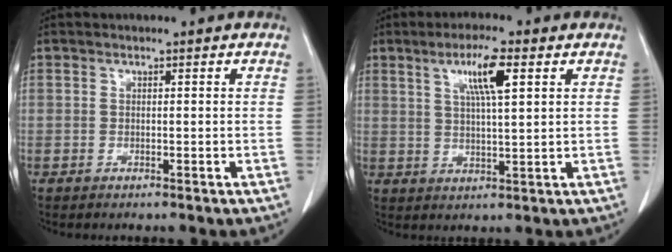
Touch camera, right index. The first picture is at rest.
{"total": 6.8, "force": [2.9, 0.5, 6.1], "torque": [-0.112, 0.003, 0.051]}